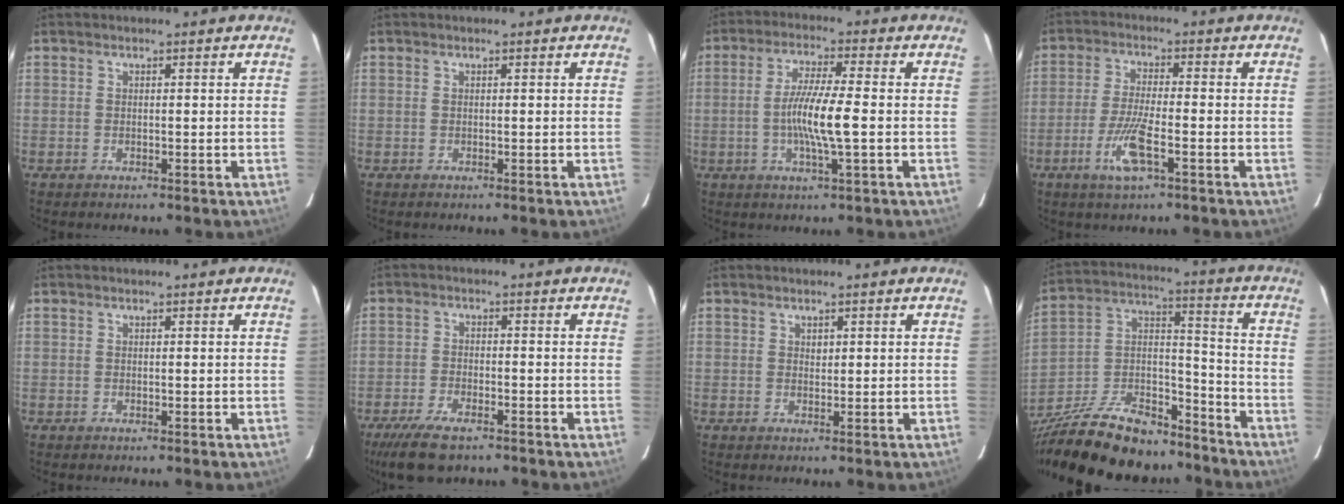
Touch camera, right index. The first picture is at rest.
{"total": 0.0}
{"total": 8.2, "force": [-1.1, 0.1, 8.2], "torque": [-0.158, -0.005, -0.025]}
{"total": 6.8, "force": [-3.0, 0.7, 6.1], "torque": [-0.124, -0.011, -0.058]}
{"total": 0.0}
{"total": 7.6, "force": [-5.6, 2.3, 4.6], "torque": [-0.086, -0.016, -0.095]}
{"total": 0.9, "force": [0.4, 0.6, 0.5], "torque": [-0.006, -0.002, 0.007]}
{"total": 23.2, "force": [-20.1, 6.3, 9.8], "torque": [-0.204, 0.001, -0.341]}